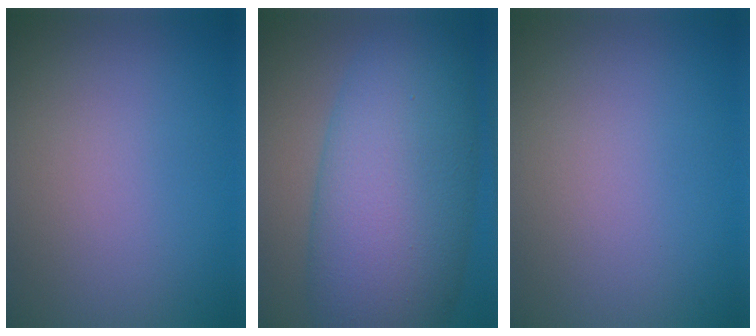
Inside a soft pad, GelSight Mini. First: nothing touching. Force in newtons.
{"total": 13.4, "press": 13.4, "slide": 0.2}
{"total": 0.0}